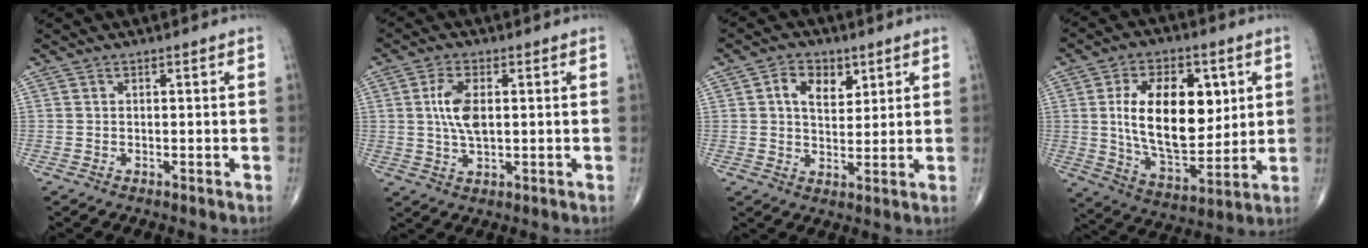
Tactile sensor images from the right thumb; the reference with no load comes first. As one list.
[{"total": 6.7, "force": [1.0, 3.2, 5.8], "torque": [-0.120, -0.001, 0.019]}, {"total": 6.7, "force": [2.6, 4.5, 4.2], "torque": [-0.046, -0.011, 0.042]}, {"total": 19.7, "force": [3.7, 10.9, 15.9], "torque": [-0.228, -0.022, 0.071]}]